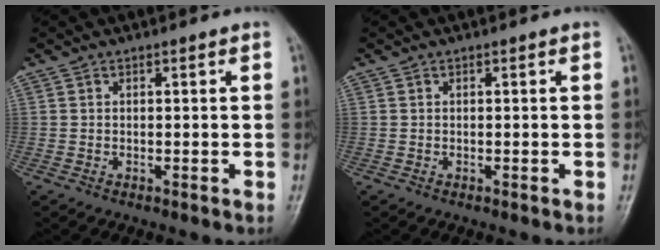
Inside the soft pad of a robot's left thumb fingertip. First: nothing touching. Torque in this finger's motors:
{"motor_torque": [0.00, 0.00, -0.03, -0.07, 0.00]}